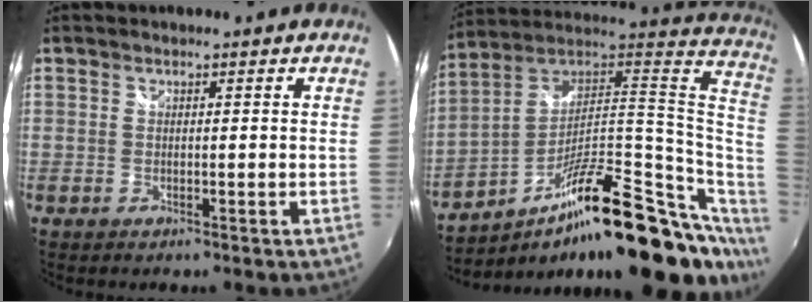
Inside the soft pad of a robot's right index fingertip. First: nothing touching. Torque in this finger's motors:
{"motor_torque": [0.91, -0.99, 0.31, 0.10]}